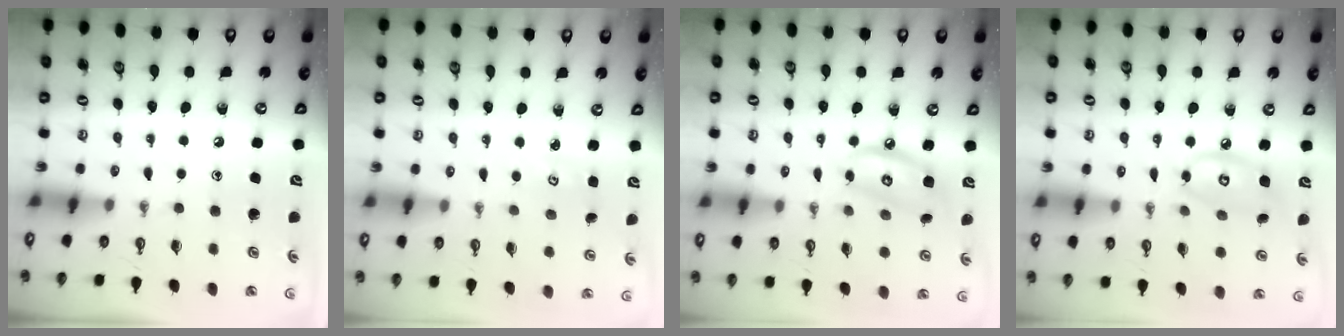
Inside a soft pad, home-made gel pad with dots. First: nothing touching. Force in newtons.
{"total": 2.0, "press": 2.0, "slide": 0.3}
{"total": 8.2, "press": 8.2, "slide": 0.7}
{"total": 8.6, "press": 8.6, "slide": 0.5}